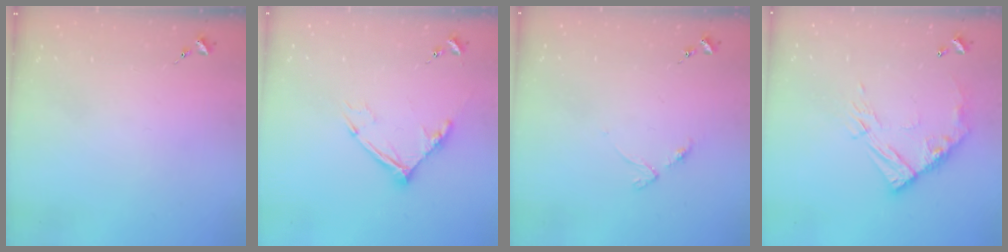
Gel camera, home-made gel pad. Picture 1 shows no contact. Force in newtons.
{"total": 12.8, "press": 12.7, "slide": 1.2}
{"total": 4.0, "press": 3.9, "slide": 0.4}
{"total": 12.9, "press": 12.9, "slide": 1.3}